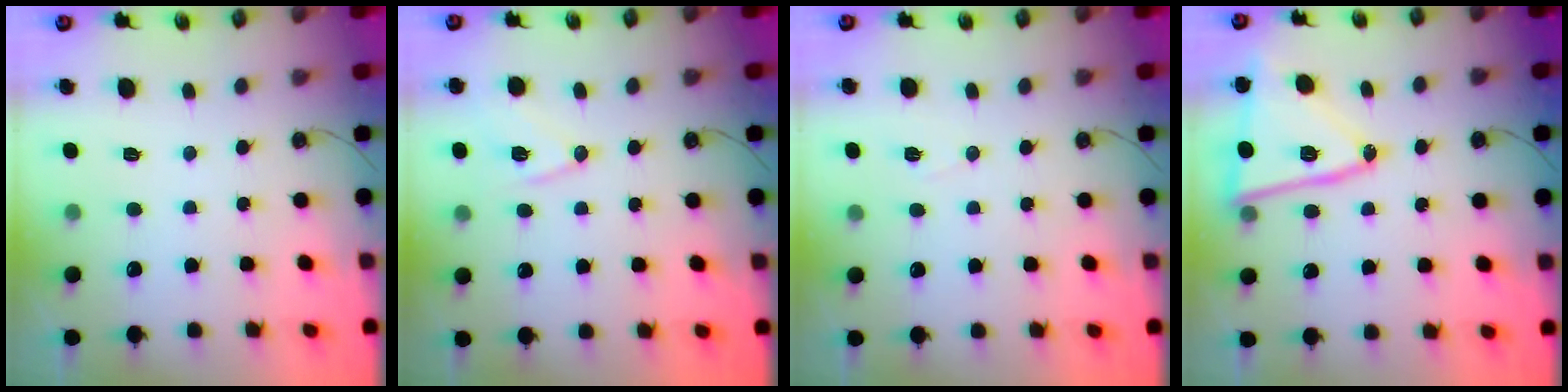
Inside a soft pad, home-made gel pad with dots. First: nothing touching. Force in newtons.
{"total": 10.5, "press": 9.9, "slide": 3.6}
{"total": 5.7, "press": 3.7, "slide": 4.4}
{"total": 16.4, "press": 16.3, "slide": 1.0}